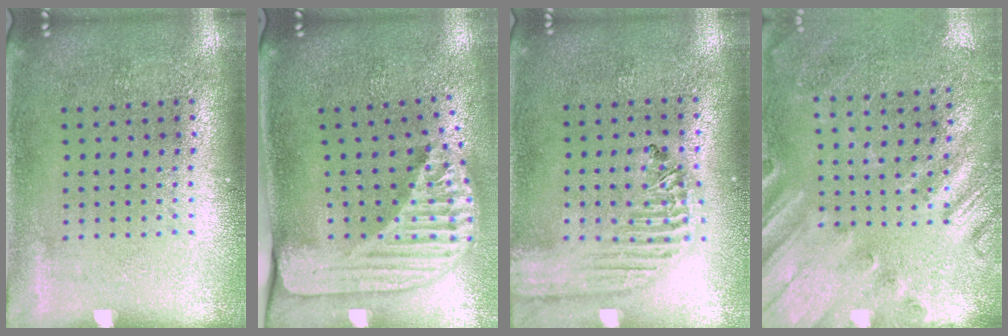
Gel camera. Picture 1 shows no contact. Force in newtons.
{"total": 2.4, "press": 1.8, "slide": 1.7}
{"total": 1.9, "press": 1.7, "slide": 0.7}
{"total": 2.4, "press": 2.0, "slide": 1.3}